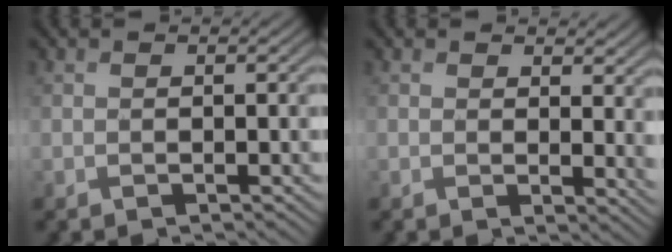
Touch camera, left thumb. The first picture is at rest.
{"total": 3.6, "force": [1.9, 1.5, 2.7], "torque": [-0.040, -0.006, 0.032]}